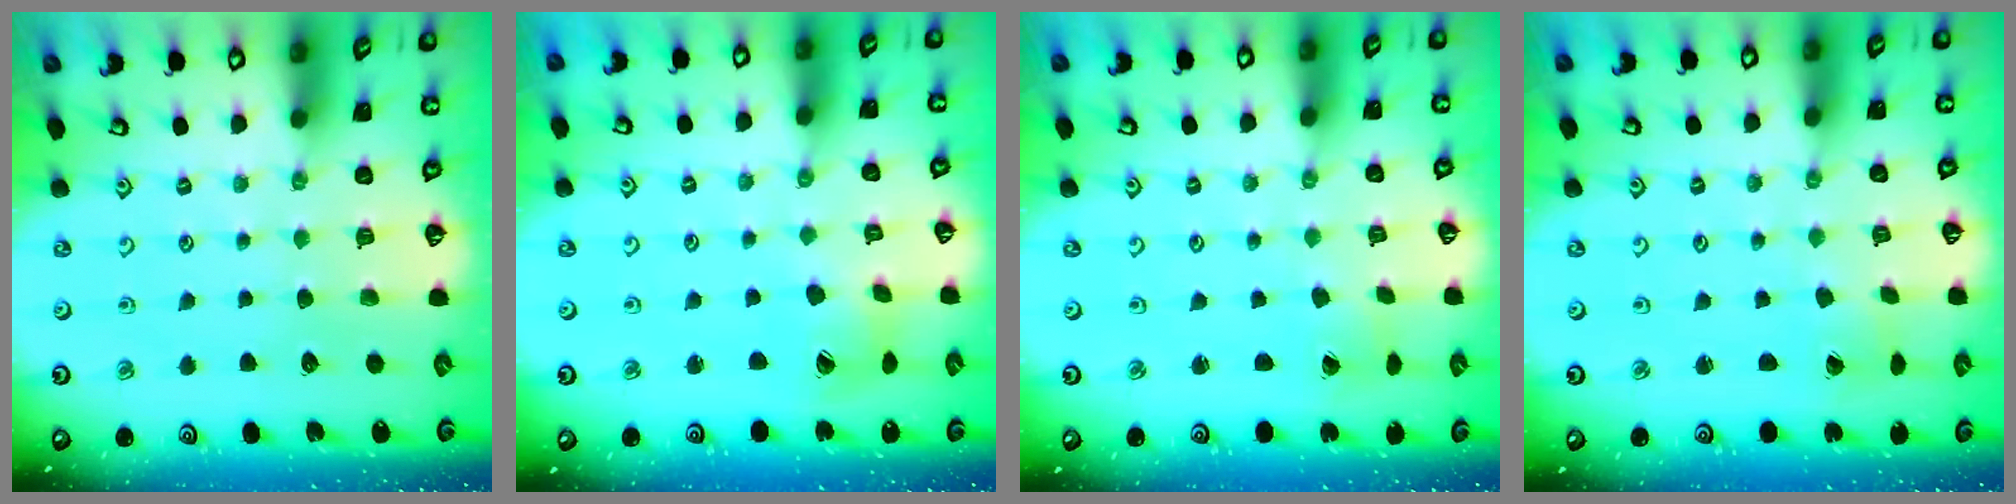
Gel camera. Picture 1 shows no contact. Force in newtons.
{"total": 6.7, "press": 6.7, "slide": 0.9}
{"total": 1.2, "press": 1.2, "slide": 0.1}
{"total": 1.2, "press": 1.2, "slide": 0.1}